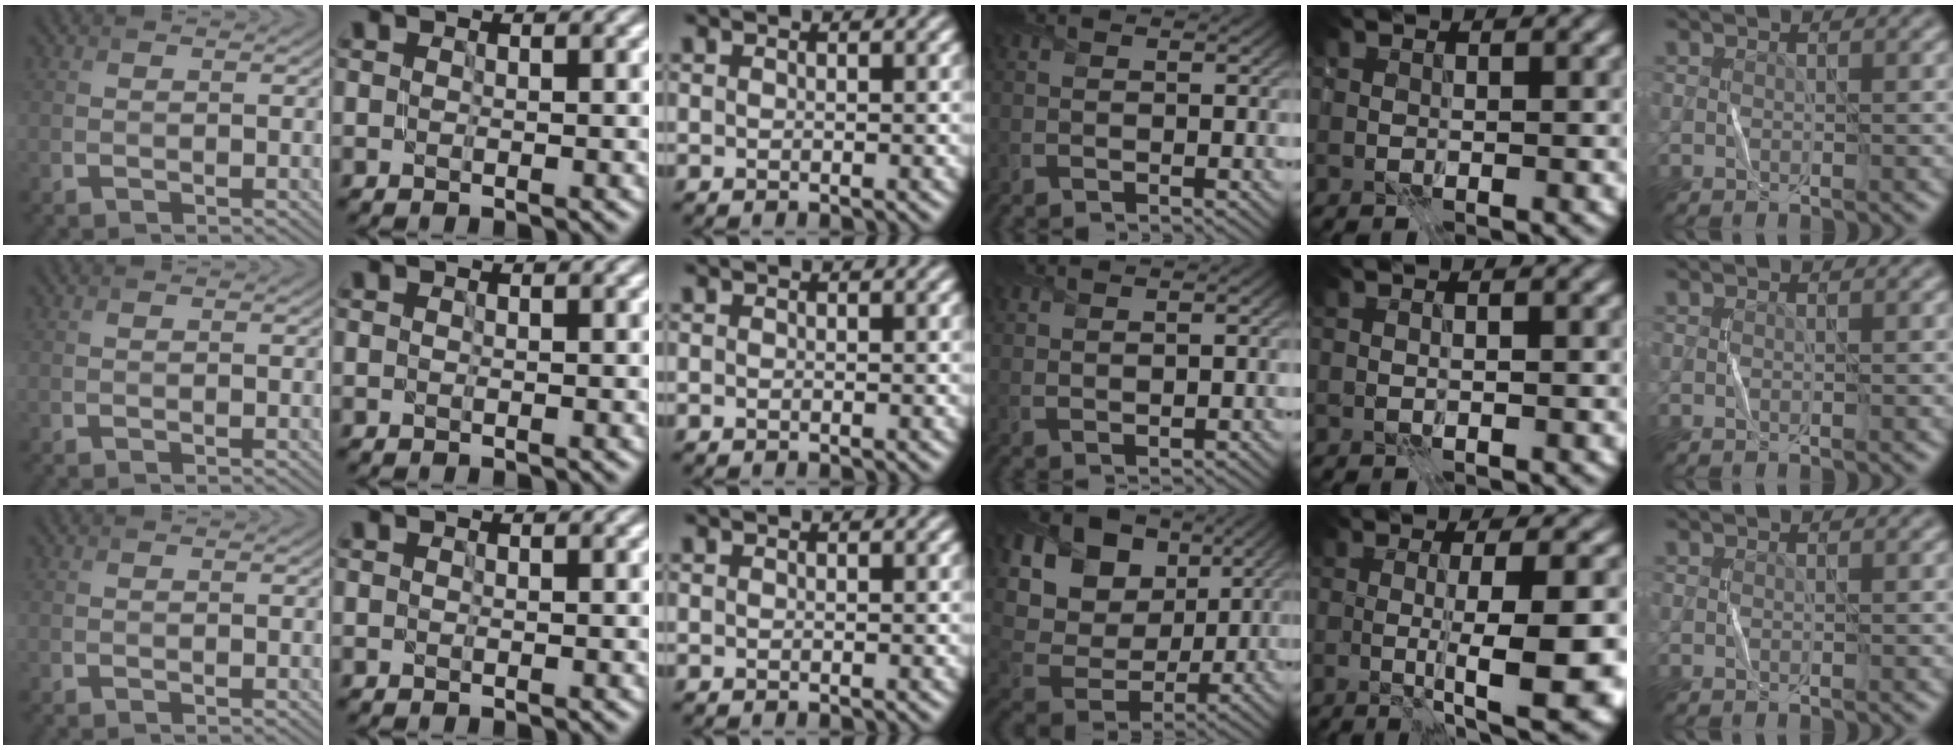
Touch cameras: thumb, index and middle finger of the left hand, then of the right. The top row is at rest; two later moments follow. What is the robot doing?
{"motion": "fold", "object": "shorts"}